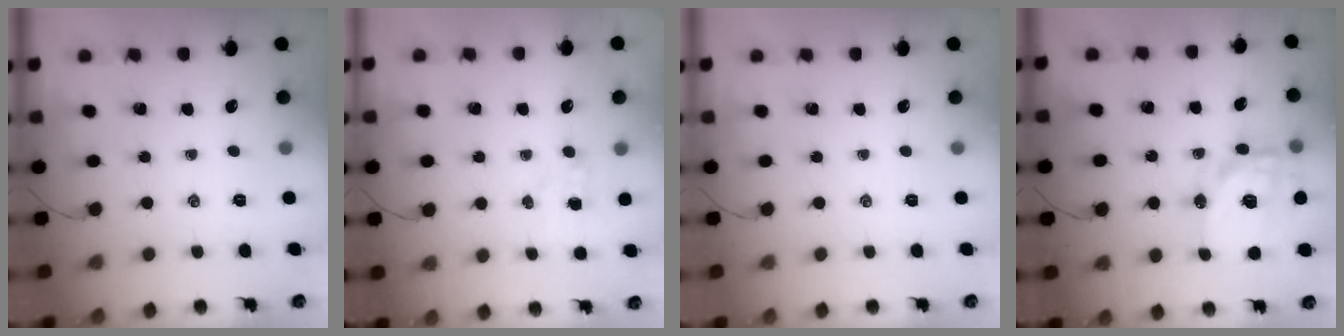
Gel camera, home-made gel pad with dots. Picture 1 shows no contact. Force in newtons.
{"total": 3.4, "press": 3.3, "slide": 0.9}
{"total": 0.0}
{"total": 18.3, "press": 17.9, "slide": 3.8}